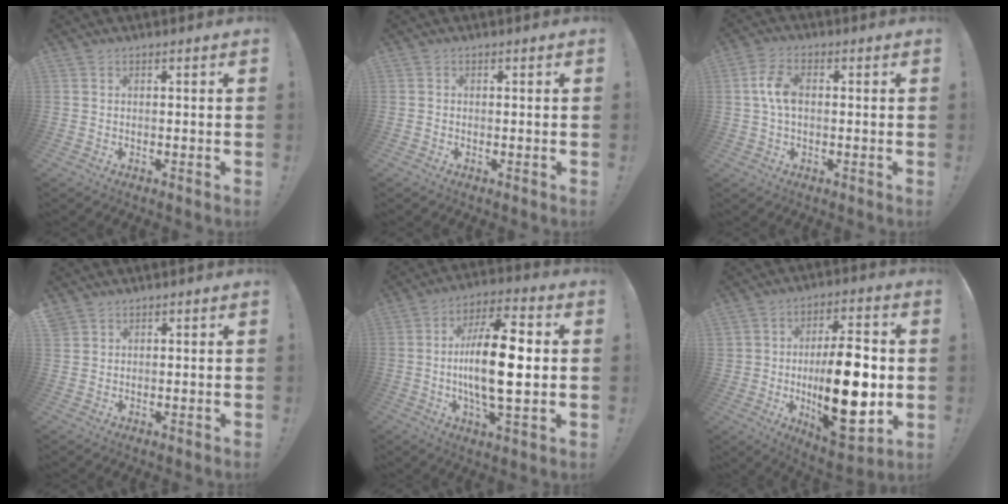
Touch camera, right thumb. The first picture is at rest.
{"total": 0.6, "force": [-0.2, 0.5, 0.0], "torque": [-0.007, 0.006, -0.001]}
{"total": 7.2, "force": [0.3, 4.4, 5.7], "torque": [-0.098, 0.005, 0.003]}
{"total": 1.7, "force": [1.4, 1.1, 0.1], "torque": [-0.003, -0.003, 0.028]}
{"total": 18.6, "force": [-0.4, 6.1, 17.5], "torque": [-0.323, 0.000, -0.018]}
{"total": 21.4, "force": [-2.4, 10.7, 18.3], "torque": [-0.289, 0.004, -0.033]}